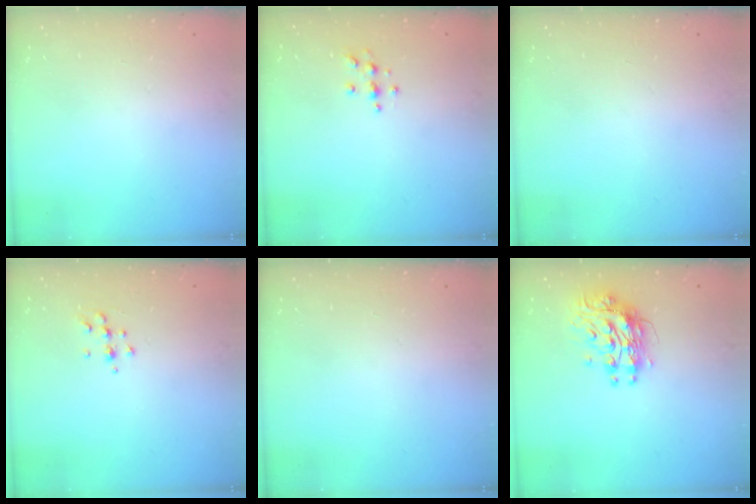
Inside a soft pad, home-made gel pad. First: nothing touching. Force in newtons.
{"total": 4.6, "press": 4.5, "slide": 0.6}
{"total": 0.0}
{"total": 6.3, "press": 6.2, "slide": 1.0}
{"total": 0.0}
{"total": 9.7, "press": 9.6, "slide": 0.9}